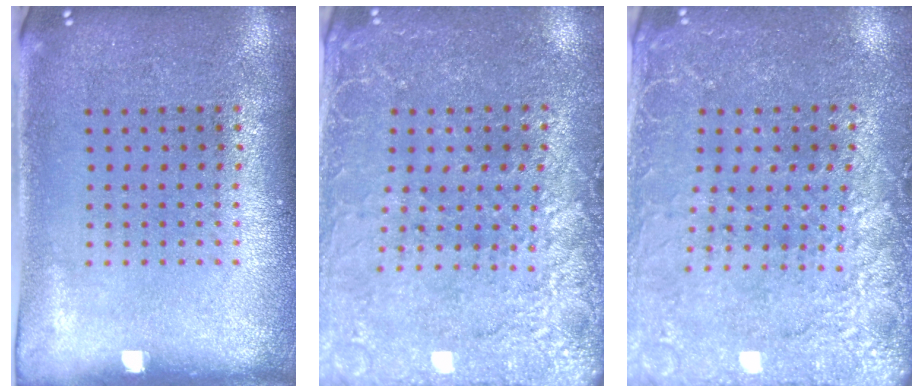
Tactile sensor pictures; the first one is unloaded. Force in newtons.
{"total": 2.7, "press": 2.7, "slide": 0.3}
{"total": 2.7, "press": 2.7, "slide": 0.3}